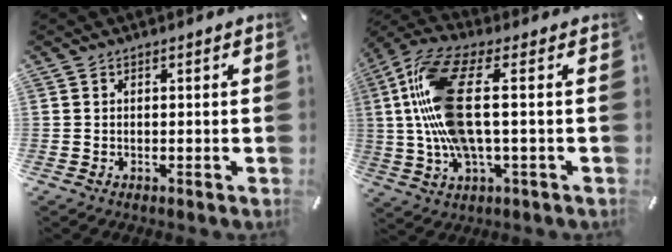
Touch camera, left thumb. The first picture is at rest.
{"total": 17.1, "force": [1.9, 6.6, 15.6], "torque": [-0.344, -0.016, 0.025]}